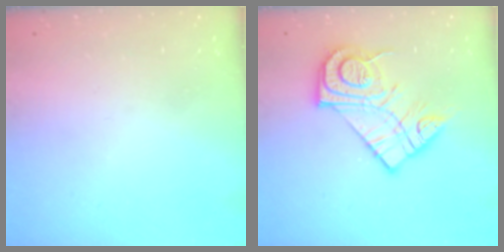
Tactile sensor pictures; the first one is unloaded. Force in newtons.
{"total": 16.1, "press": 16.1, "slide": 1.5}